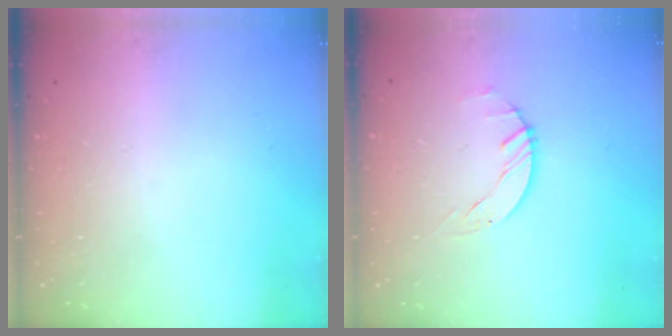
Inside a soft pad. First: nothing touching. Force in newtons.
{"total": 1.5, "press": 1.4, "slide": 0.3}